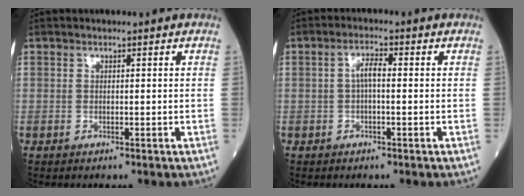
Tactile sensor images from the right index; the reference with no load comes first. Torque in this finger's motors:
{"motor_torque": [0.62, 0.03, 0.28, 0.08]}